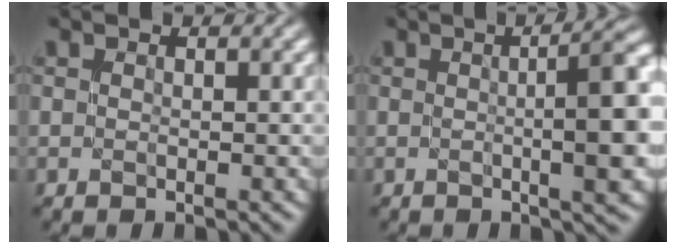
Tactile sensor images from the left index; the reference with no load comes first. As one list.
[{"total": 9.0, "force": [0.4, 2.4, 8.7], "torque": [-0.084, 0.011, 0.005]}]